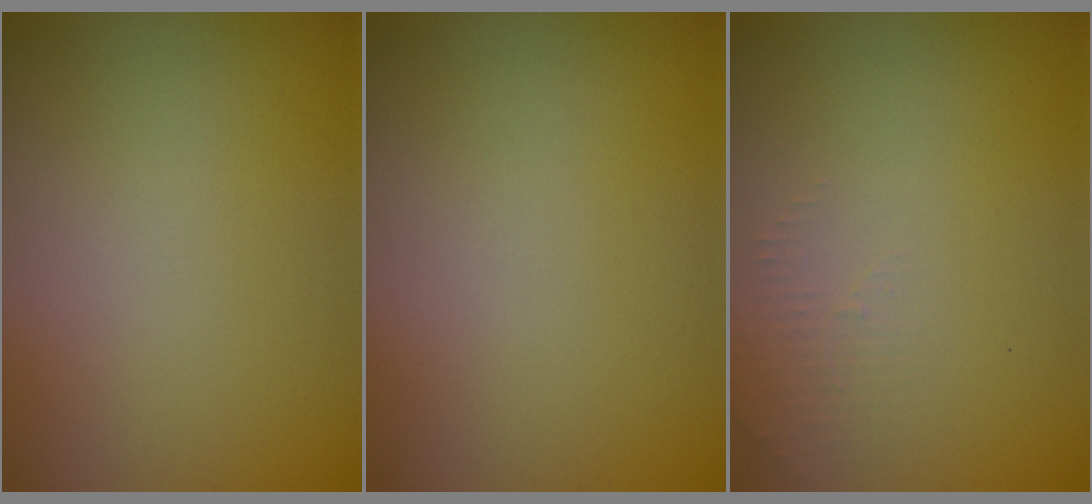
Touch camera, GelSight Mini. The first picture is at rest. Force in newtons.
{"total": 0.0}
{"total": 1.3, "press": 1.2, "slide": 0.3}